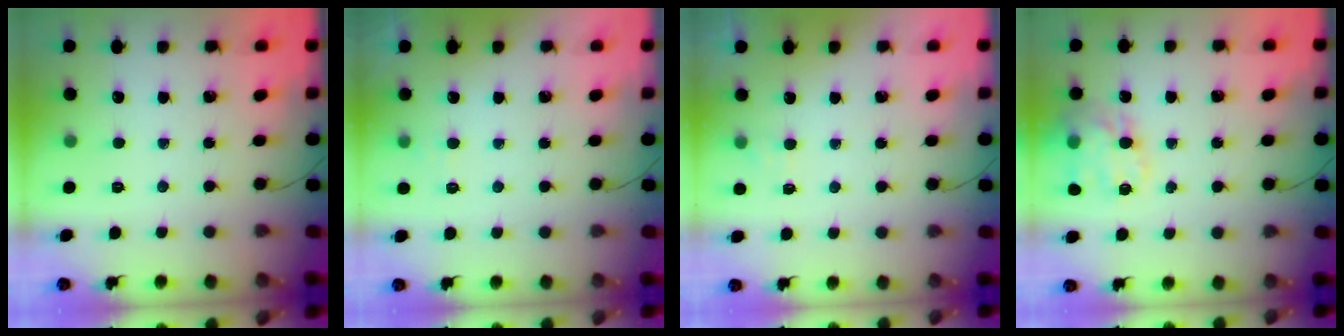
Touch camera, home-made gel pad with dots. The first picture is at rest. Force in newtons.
{"total": 5.7, "press": 5.6, "slide": 1.1}
{"total": 3.7, "press": 3.6, "slide": 1.1}
{"total": 17.1, "press": 16.9, "slide": 2.7}